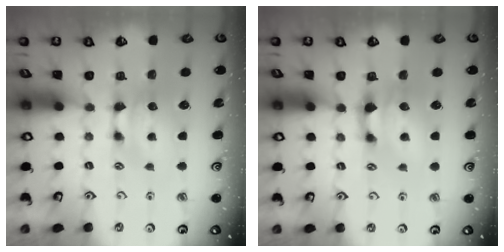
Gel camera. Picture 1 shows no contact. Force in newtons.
{"total": 1.4, "press": 0.9, "slide": 1.1}